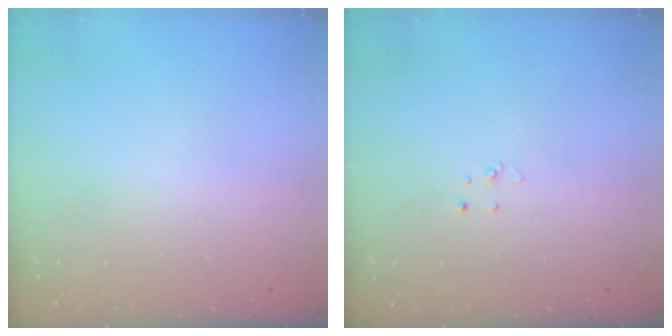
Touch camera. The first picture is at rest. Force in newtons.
{"total": 2.7, "press": 2.7, "slide": 0.3}